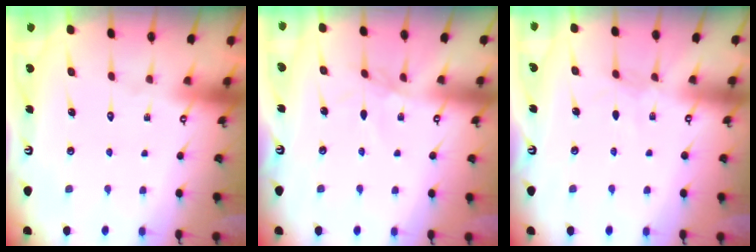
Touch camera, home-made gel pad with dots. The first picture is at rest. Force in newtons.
{"total": 1.7, "press": 1.7, "slide": 0.4}
{"total": 3.3, "press": 3.3, "slide": 0.4}